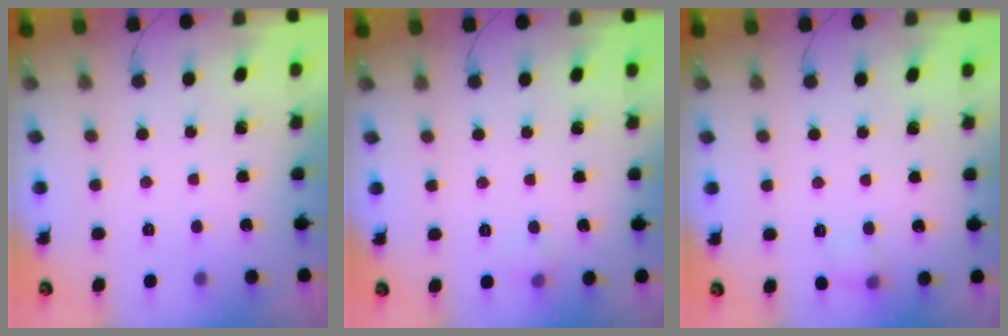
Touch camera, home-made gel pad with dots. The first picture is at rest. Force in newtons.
{"total": 4.7, "press": 4.4, "slide": 1.6}
{"total": 6.3, "press": 6.1, "slide": 1.6}